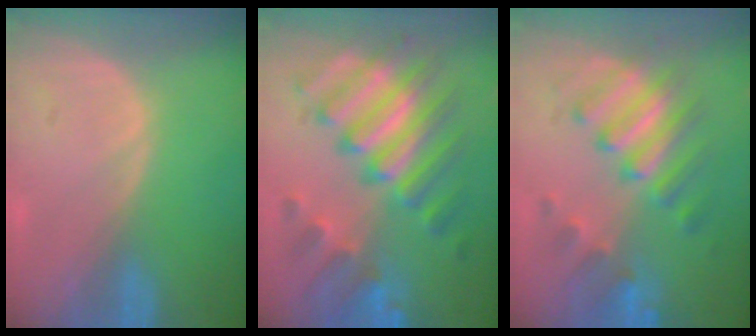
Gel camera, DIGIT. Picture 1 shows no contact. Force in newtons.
{"total": 10.9, "press": 10.9, "slide": 0.9}
{"total": 7.7, "press": 7.7, "slide": 0.7}